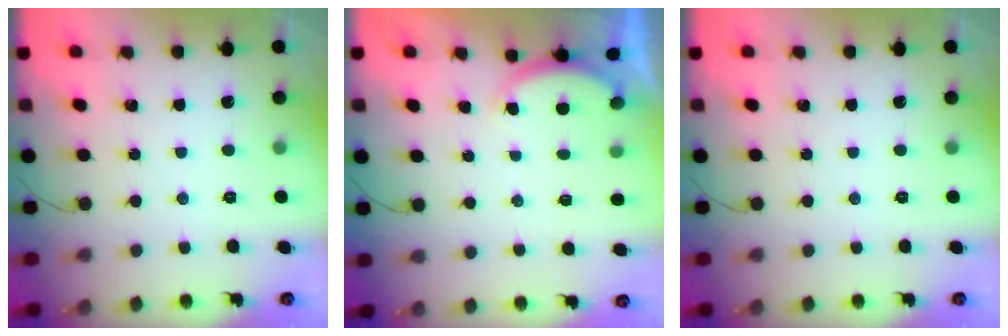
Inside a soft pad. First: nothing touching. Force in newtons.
{"total": 2.3, "press": 2.2, "slide": 0.6}
{"total": 0.0}